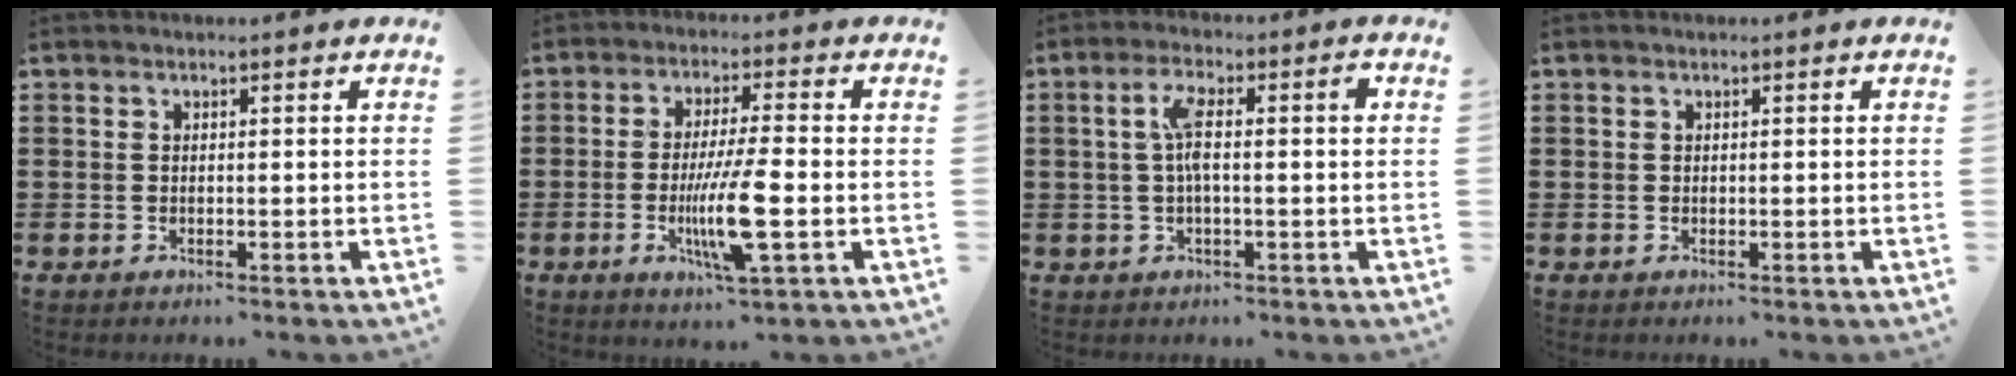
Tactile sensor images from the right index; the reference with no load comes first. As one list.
[{"total": 9.7, "force": [-2.3, 1.3, 9.4], "torque": [-0.180, -0.015, -0.043]}, {"total": 5.7, "force": [0.3, 1.1, 5.6], "torque": [-0.112, 0.006, -0.003]}, {"total": 0.0}]